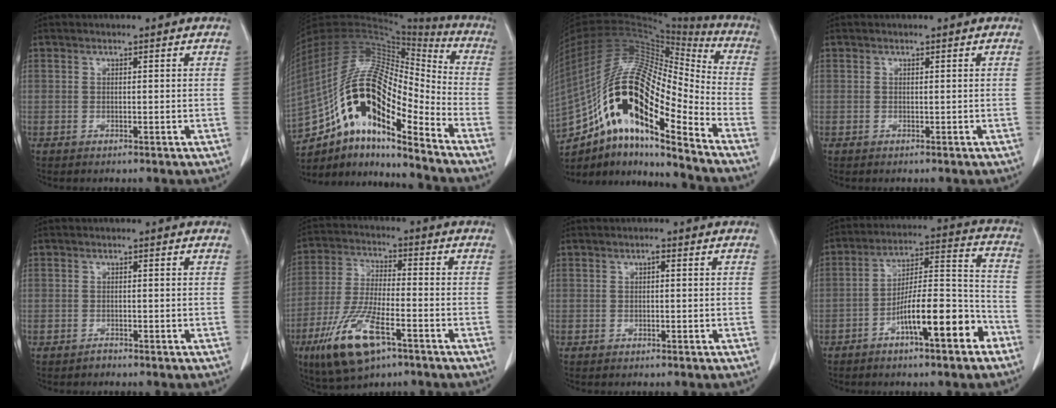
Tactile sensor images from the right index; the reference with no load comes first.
{"total": 20.8, "force": [-11.4, 5.7, 16.5], "torque": [-0.333, 0.025, -0.199]}
{"total": 25.4, "force": [-13.2, 6.1, 20.8], "torque": [-0.406, 0.010, -0.234]}
{"total": 0.0}
{"total": 0.6, "force": [-0.5, 0.3, -0.1], "torque": [0.006, 0.002, -0.009]}
{"total": 12.9, "force": [-6.7, 3.6, 10.4], "torque": [-0.218, -0.018, -0.118]}
{"total": 0.7, "force": [0.2, 0.2, 0.6], "torque": [-0.005, 0.005, 0.003]}
{"total": 13.0, "force": [-6.8, 2.1, 10.9], "torque": [-0.175, 0.020, -0.109]}